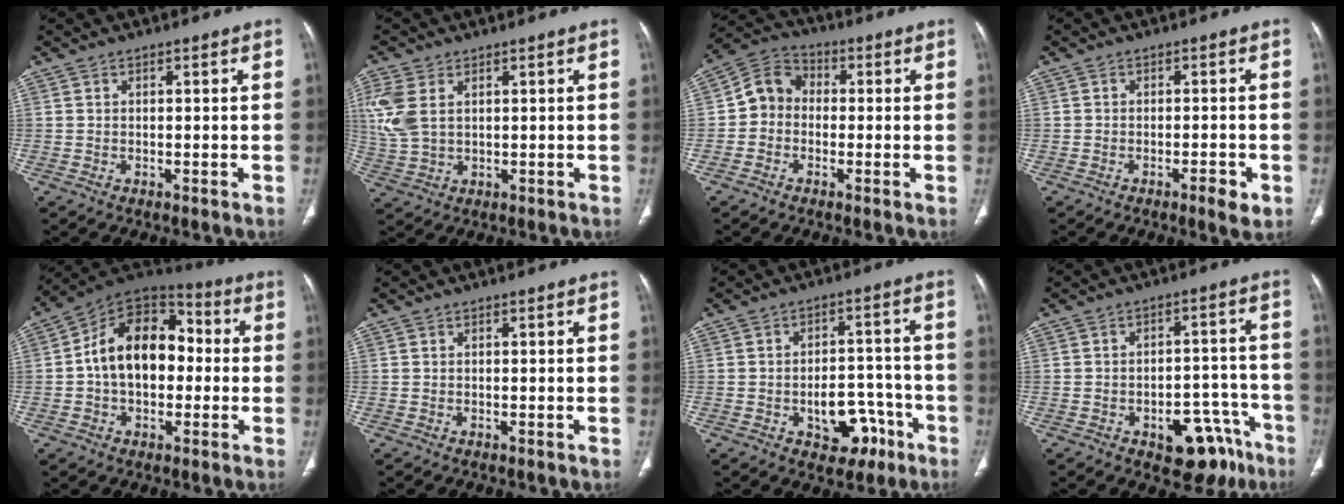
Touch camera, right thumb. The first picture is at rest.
{"total": 7.6, "force": [2.4, 4.7, 5.5], "torque": [-0.147, 0.003, 0.056]}
{"total": 7.0, "force": [-0.9, 6.1, 3.3], "torque": [-0.040, 0.028, -0.034]}
{"total": 3.3, "force": [-1.6, 0.9, 2.7], "torque": [-0.038, 0.003, -0.025]}
{"total": 16.8, "force": [0.2, 11.3, 12.5], "torque": [-0.169, 0.044, -0.008]}
{"total": 0.0}
{"total": 9.7, "force": [-4.4, 6.4, 5.7], "torque": [-0.041, 0.049, -0.050]}
{"total": 12.4, "force": [-7.1, 7.1, 7.2], "torque": [-0.048, 0.061, -0.086]}